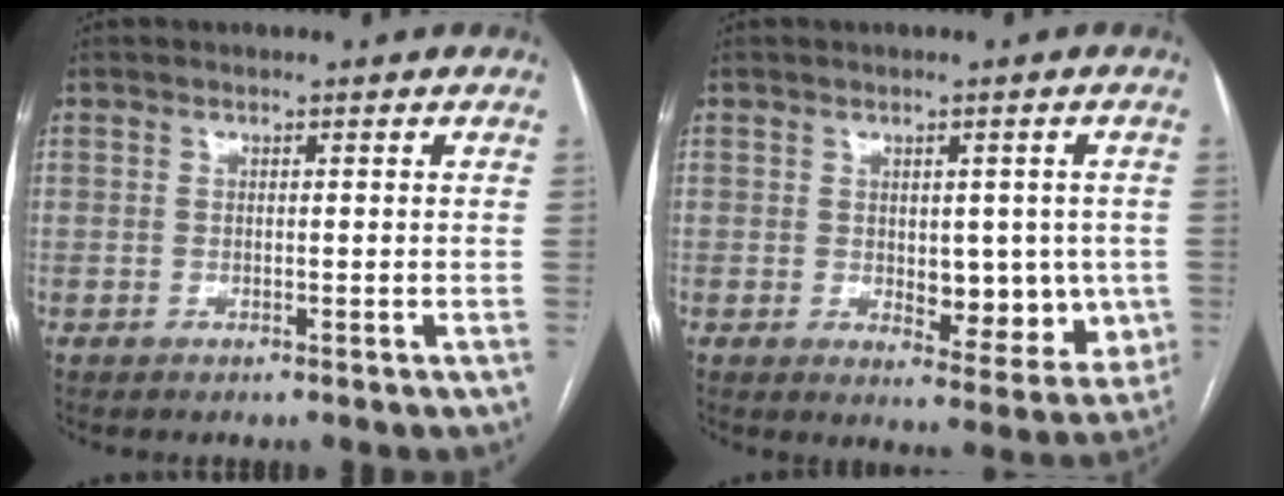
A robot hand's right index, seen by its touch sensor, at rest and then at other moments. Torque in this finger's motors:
{"motor_torque": [0.16, -0.03, 0.12, 0.03]}